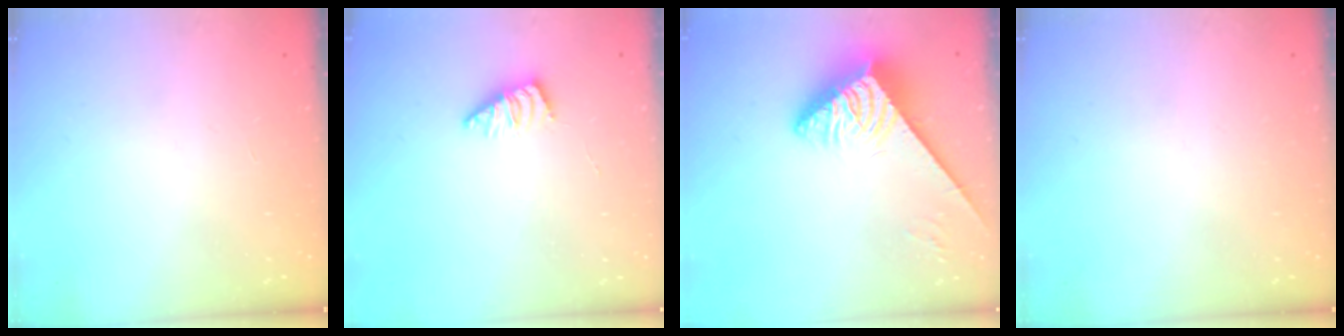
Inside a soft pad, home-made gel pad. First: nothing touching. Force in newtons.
{"total": 1.5, "press": 1.4, "slide": 0.4}
{"total": 3.9, "press": 3.8, "slide": 0.8}
{"total": 0.0}